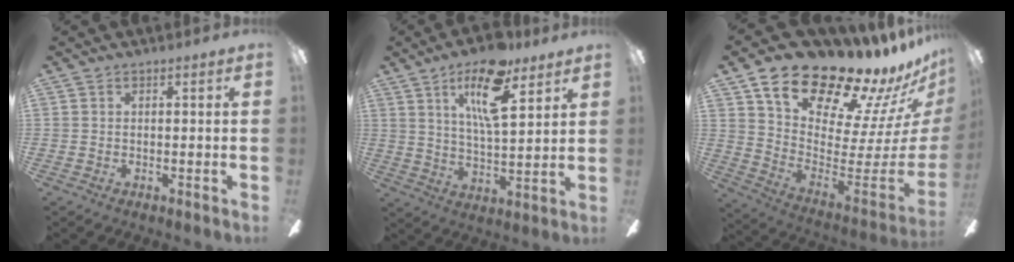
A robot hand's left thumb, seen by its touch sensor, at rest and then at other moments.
{"total": 15.6, "force": [9.2, 5.6, 11.3], "torque": [-0.193, -0.030, 0.153]}
{"total": 18.8, "force": [14.8, 5.6, 10.2], "torque": [-0.154, -0.137, 0.257]}